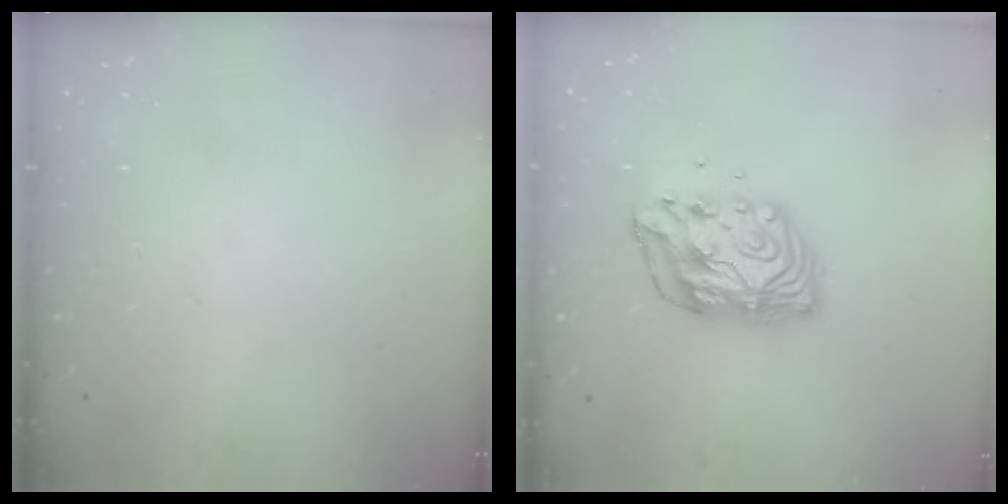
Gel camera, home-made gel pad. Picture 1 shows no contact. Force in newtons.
{"total": 10.5, "press": 10.5, "slide": 1.1}